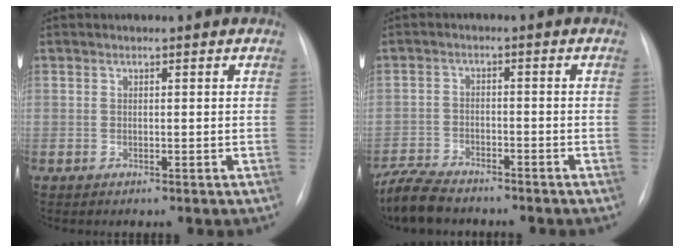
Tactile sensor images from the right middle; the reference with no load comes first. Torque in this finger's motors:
{"motor_torque": [0.66, -0.66, 0.04, 0.04]}